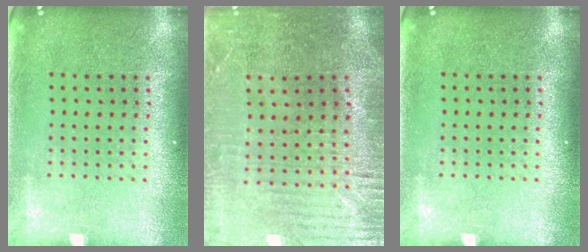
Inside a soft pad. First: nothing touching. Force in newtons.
{"total": 1.6, "press": 1.5, "slide": 0.5}
{"total": 0.0}